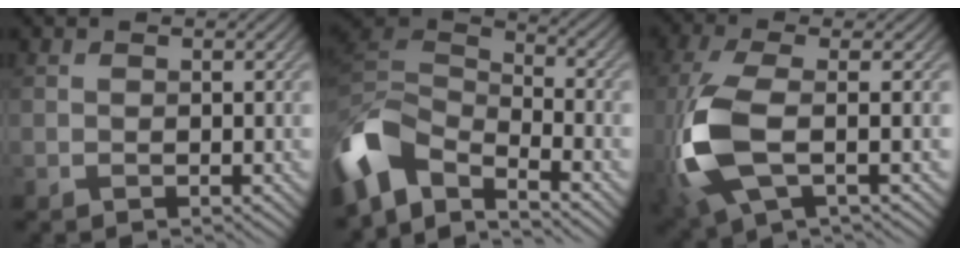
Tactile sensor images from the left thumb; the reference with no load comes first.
{"total": 9.8, "force": [-6.0, 4.9, 6.0], "torque": [-0.141, -0.006, -0.129]}
{"total": 10.1, "force": [-1.6, 4.1, 9.1], "torque": [-0.235, -0.014, -0.038]}